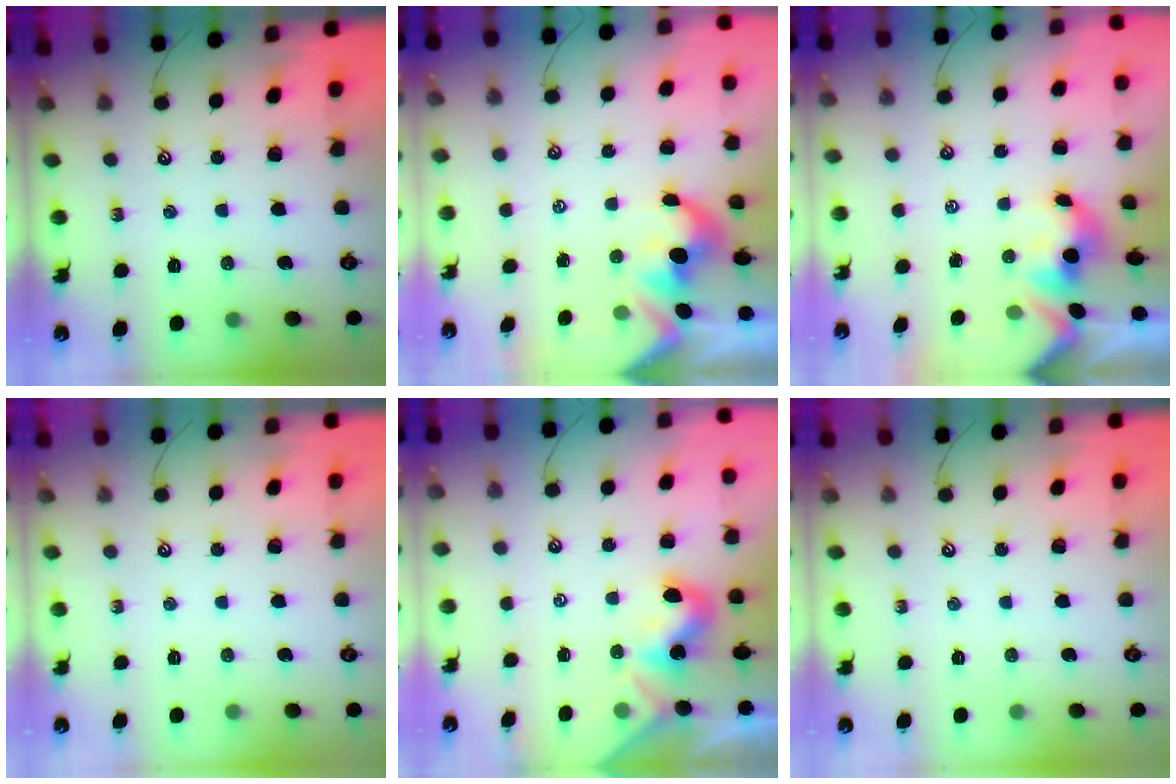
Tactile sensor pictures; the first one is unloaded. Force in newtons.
{"total": 1.7, "press": 1.4, "slide": 1.0}
{"total": 1.0, "press": 0.7, "slide": 0.7}
{"total": 0.0}
{"total": 2.0, "press": 2.0, "slide": 0.5}
{"total": 0.0}